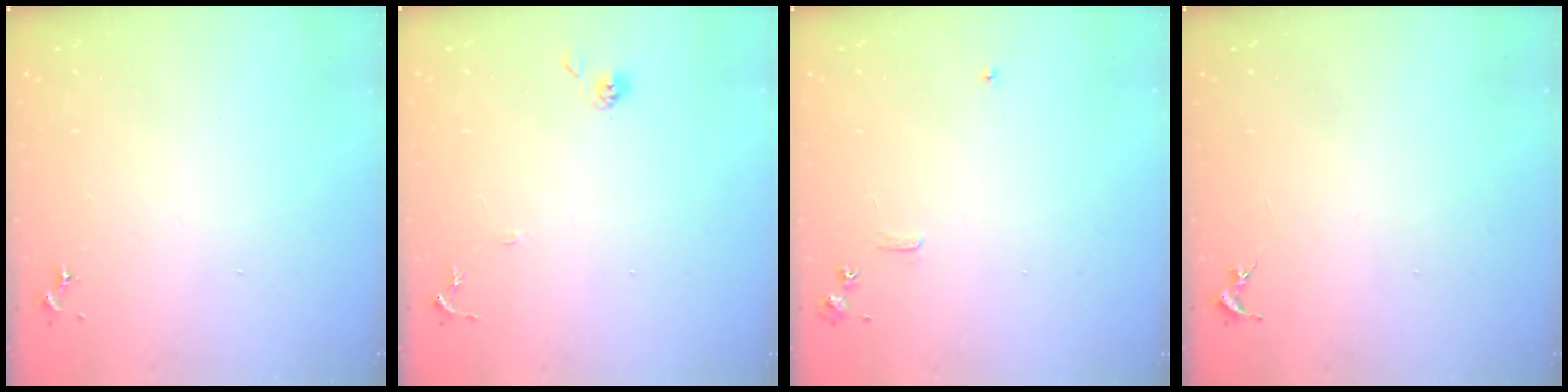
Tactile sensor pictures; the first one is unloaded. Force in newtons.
{"total": 6.4, "press": 6.4, "slide": 0.4}
{"total": 5.9, "press": 5.9, "slide": 0.7}
{"total": 0.0}